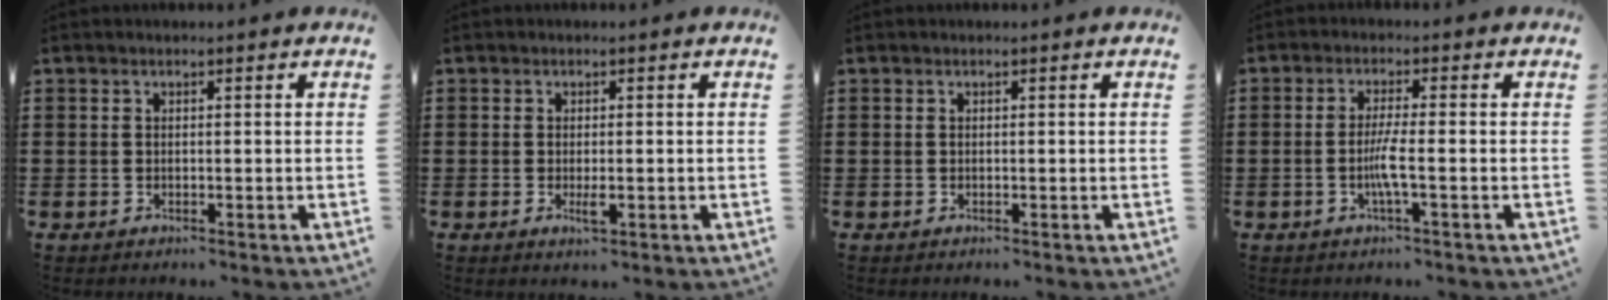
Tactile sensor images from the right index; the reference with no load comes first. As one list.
[{"total": 2.0, "force": [-0.4, 0.6, 1.9], "torque": [-0.040, -0.005, -0.009]}, {"total": 0.0}, {"total": 4.0, "force": [-1.0, 0.0, 3.8], "torque": [-0.083, -0.012, -0.026]}]